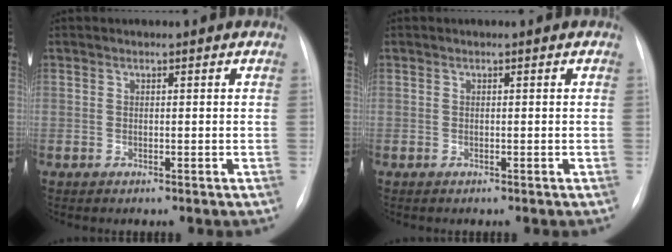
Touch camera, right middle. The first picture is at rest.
{"total": 0.0}